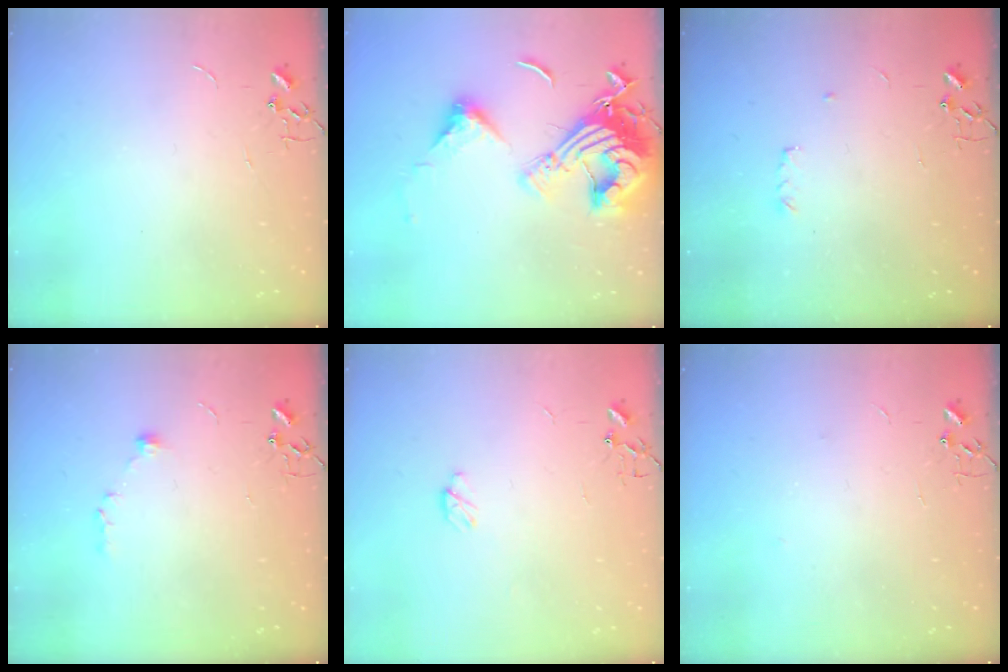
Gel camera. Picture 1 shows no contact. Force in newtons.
{"total": 18.8, "press": 18.7, "slide": 1.8}
{"total": 3.4, "press": 3.3, "slide": 0.6}
{"total": 7.2, "press": 7.1, "slide": 1.2}
{"total": 3.5, "press": 3.5, "slide": 0.4}
{"total": 2.5, "press": 2.1, "slide": 1.4}